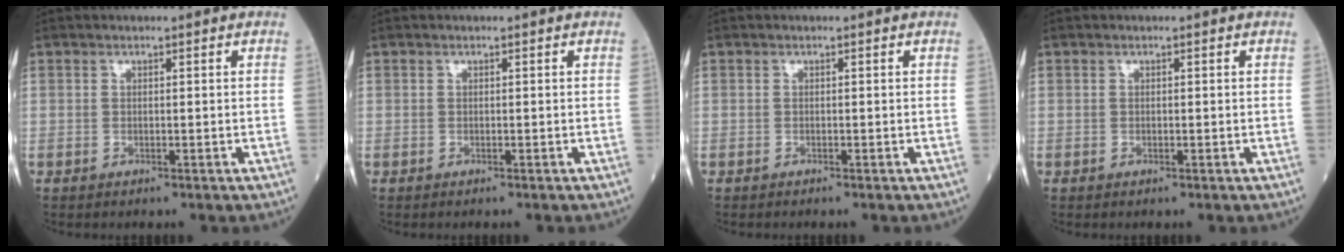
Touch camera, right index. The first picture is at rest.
{"total": 0.8, "force": [-0.7, 0.0, 0.3], "torque": [0.000, 0.001, -0.011]}
{"total": 0.7, "force": [-0.6, 0.0, 0.2], "torque": [0.002, 0.001, -0.011]}
{"total": 0.0}